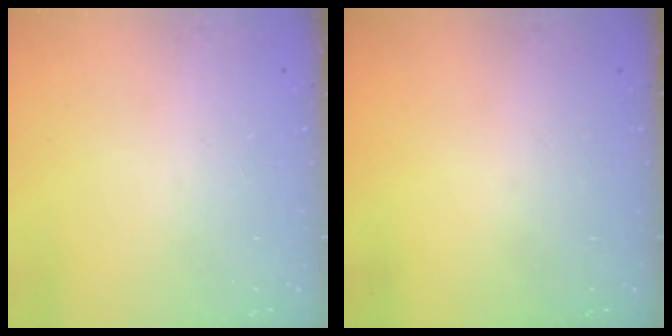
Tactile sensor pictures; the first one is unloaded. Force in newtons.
{"total": 0.0}